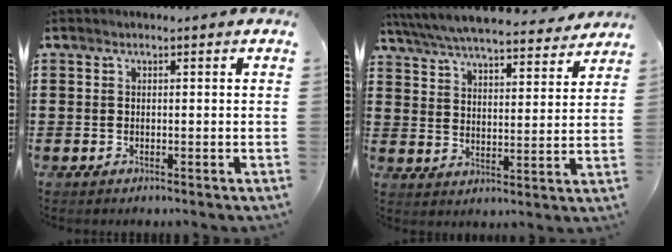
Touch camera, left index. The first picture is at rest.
{"total": 6.6, "force": [6.4, 0.2, 1.8], "torque": [-0.064, -0.040, 0.111]}